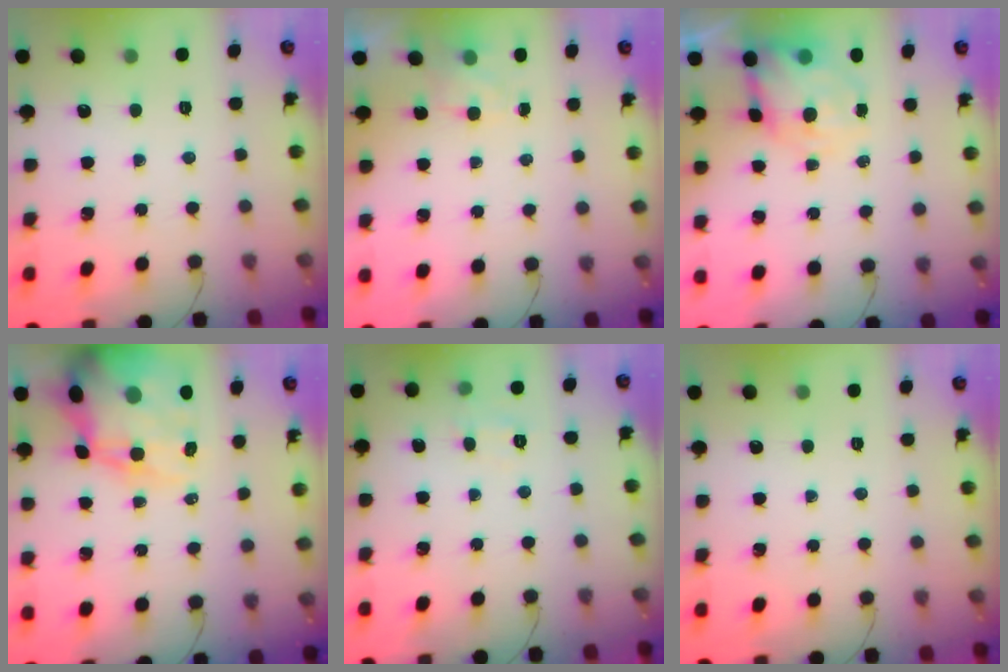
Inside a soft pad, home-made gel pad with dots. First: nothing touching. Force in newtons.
{"total": 3.3, "press": 3.2, "slide": 0.8}
{"total": 6.6, "press": 6.3, "slide": 2.0}
{"total": 17.3, "press": 16.7, "slide": 4.4}
{"total": 6.1, "press": 6.0, "slide": 1.3}
{"total": 0.0}